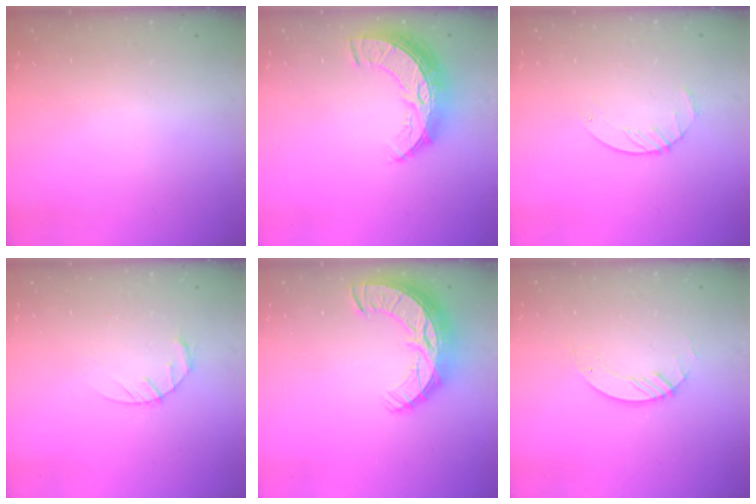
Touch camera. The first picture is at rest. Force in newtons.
{"total": 11.5, "press": 11.5, "slide": 0.9}
{"total": 3.8, "press": 3.8, "slide": 0.4}
{"total": 3.0, "press": 3.0, "slide": 0.5}
{"total": 15.2, "press": 15.2, "slide": 1.0}
{"total": 2.6, "press": 2.6, "slide": 0.3}